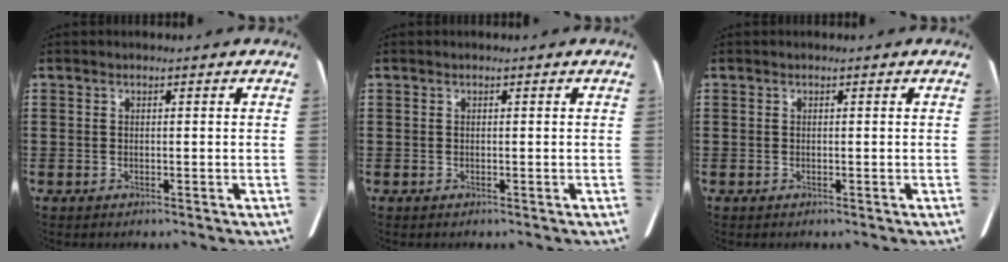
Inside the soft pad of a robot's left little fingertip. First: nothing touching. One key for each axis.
{"total": 0.0}
{"total": 0.0}